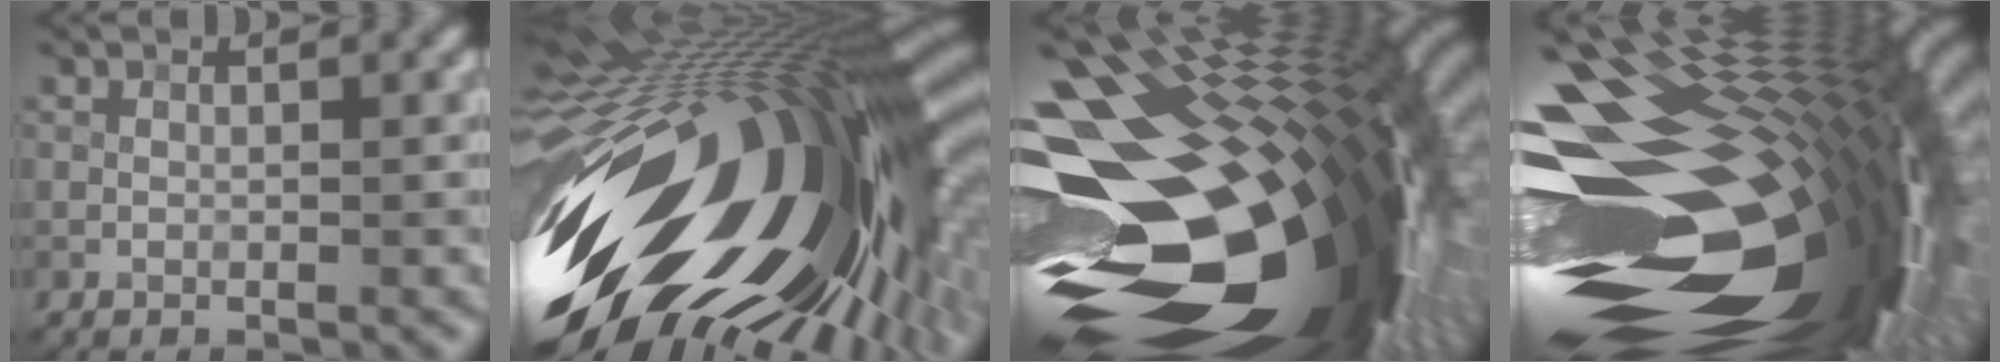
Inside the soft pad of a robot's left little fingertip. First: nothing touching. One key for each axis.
{"total": 21.6, "fx": -2.8, "fy": 9.9, "fz": 19.0, "tx": -0.360, "ty": -0.055, "tz": -0.058}
{"total": 21.0, "fx": -3.1, "fy": 11.8, "fz": 17.0, "tx": -0.279, "ty": -0.016, "tz": -0.051}
{"total": 21.0, "fx": -2.4, "fy": 10.2, "fz": 18.2, "tx": -0.296, "ty": -0.001, "tz": -0.036}